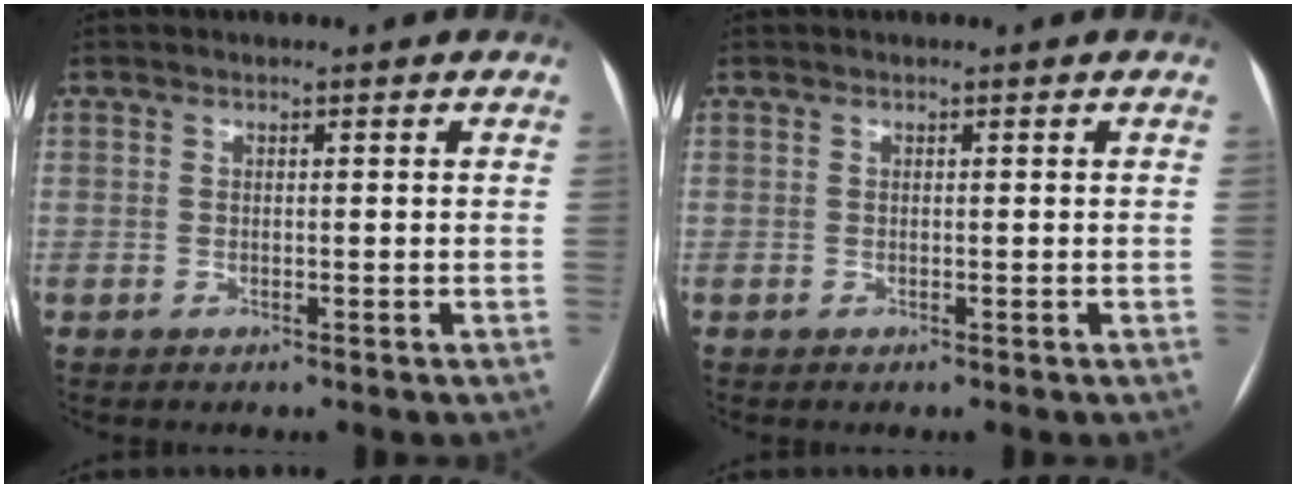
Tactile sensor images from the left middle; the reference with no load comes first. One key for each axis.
{"total": 0.0}